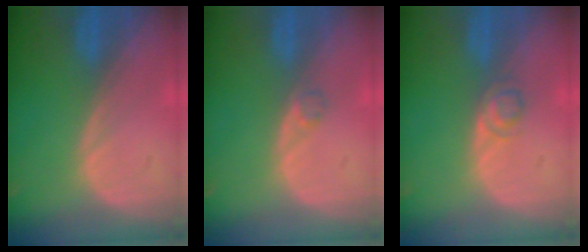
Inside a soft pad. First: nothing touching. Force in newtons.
{"total": 1.2, "press": 1.2, "slide": 0.1}
{"total": 2.2, "press": 2.2, "slide": 0.2}